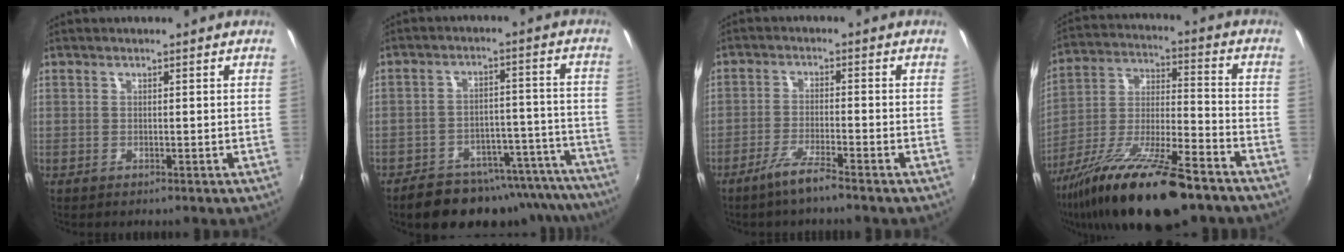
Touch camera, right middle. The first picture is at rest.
{"total": 21.5, "force": [-18.5, 8.1, 7.2], "torque": [-0.111, 0.035, -0.220]}
{"total": 4.8, "force": [-3.8, -0.1, 3.0], "torque": [-0.077, -0.006, -0.073]}
{"total": 22.8, "force": [-15.4, 5.6, 15.8], "torque": [-0.291, -0.038, -0.265]}